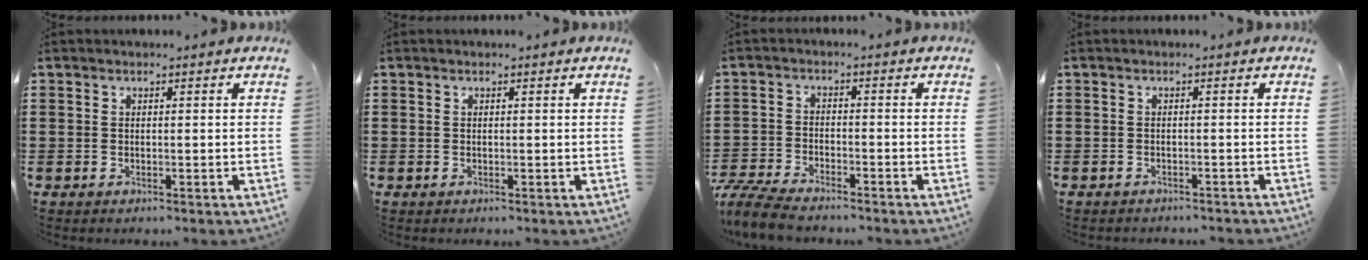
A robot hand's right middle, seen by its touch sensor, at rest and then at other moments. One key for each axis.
{"total": 0.0}
{"total": 5.8, "fx": -5.4, "fy": 1.0, "fz": 1.8, "tx": -0.053, "ty": 0.001, "tz": -0.111}
{"total": 1.0, "fx": -1.0, "fy": 0.1, "fz": 0.0, "tx": -0.004, "ty": 0.001, "tz": -0.021}